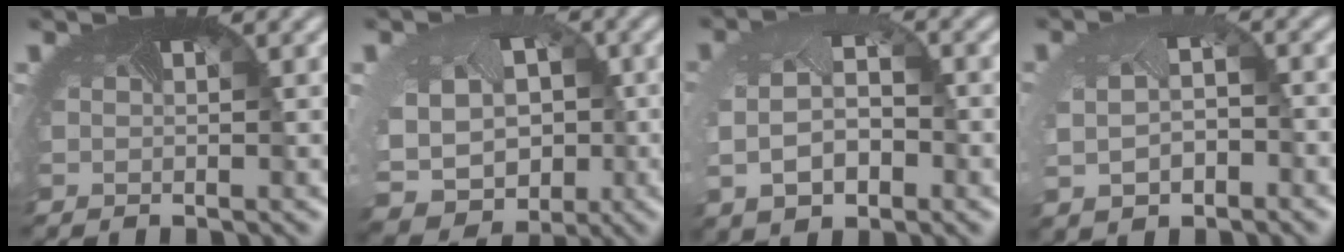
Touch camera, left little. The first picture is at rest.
{"total": 9.8, "force": [-1.4, 8.3, 5.1], "torque": [-0.116, -0.036, -0.014]}
{"total": 6.0, "force": [-0.2, 3.6, 4.7], "torque": [-0.108, -0.007, 0.003]}
{"total": 4.6, "force": [-0.4, 3.1, 3.4], "torque": [-0.080, -0.010, 0.012]}